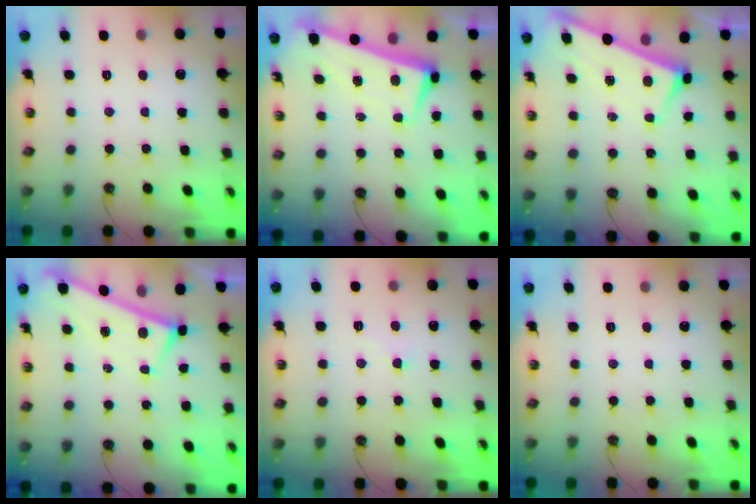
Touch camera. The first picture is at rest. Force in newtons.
{"total": 4.3, "press": 4.2, "slide": 1.0}
{"total": 2.9, "press": 2.9, "slide": 0.1}
{"total": 0.0}
{"total": 2.6, "press": 2.5, "slide": 0.6}
{"total": 0.0}